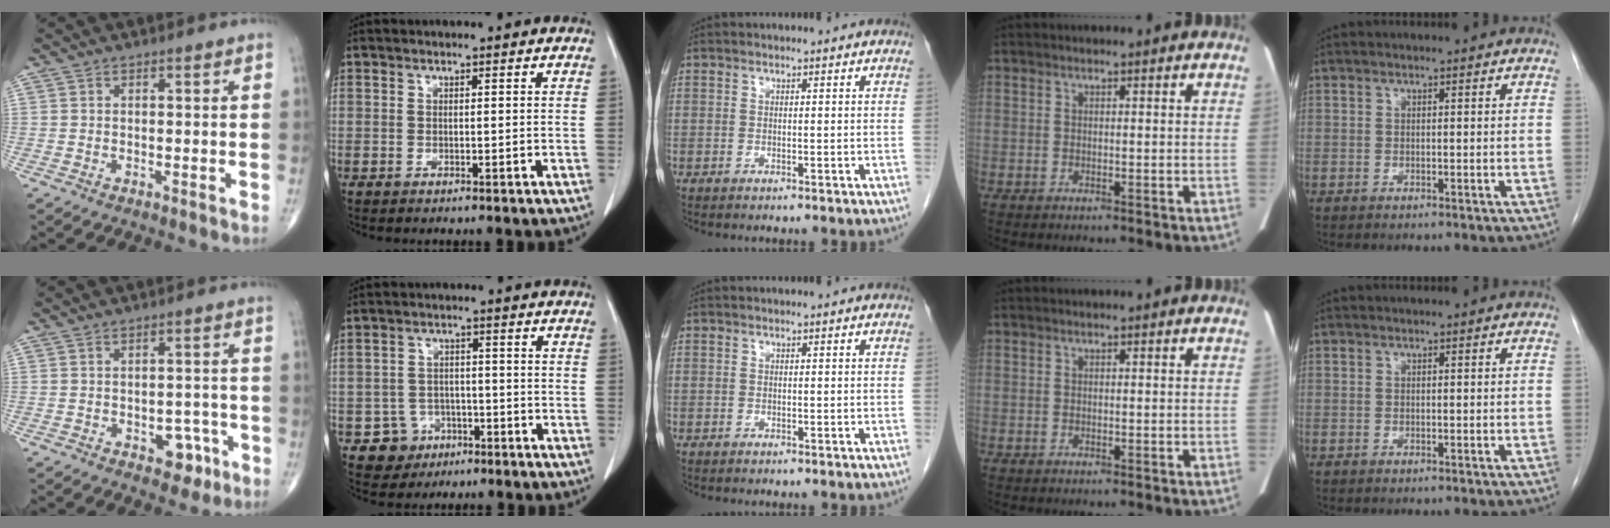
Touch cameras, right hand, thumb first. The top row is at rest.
{"thumb": {"total": 5.5, "force": [-2.4, 3.5, 3.4], "torque": [-0.016, 0.018, -0.026]}, "index": {"total": 5.2, "force": [-2.5, 4.6, 0.2], "torque": [0.003, 0.014, -0.035]}}